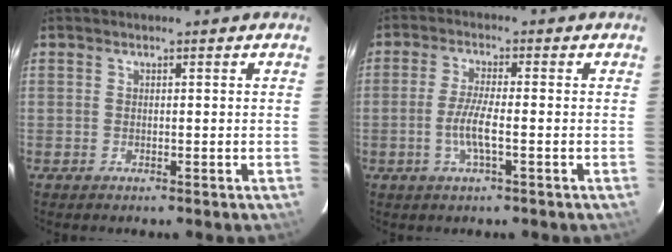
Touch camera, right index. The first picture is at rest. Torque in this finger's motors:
{"motor_torque": [0.44, -0.34, 0.35, 0.12]}